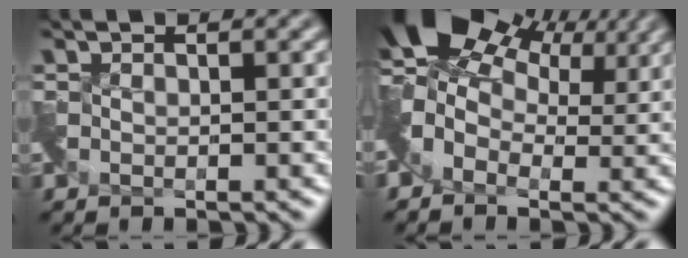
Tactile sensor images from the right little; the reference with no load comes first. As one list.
[{"total": 7.8, "force": [3.2, 5.2, 4.8], "torque": [-0.088, 0.012, 0.052]}]